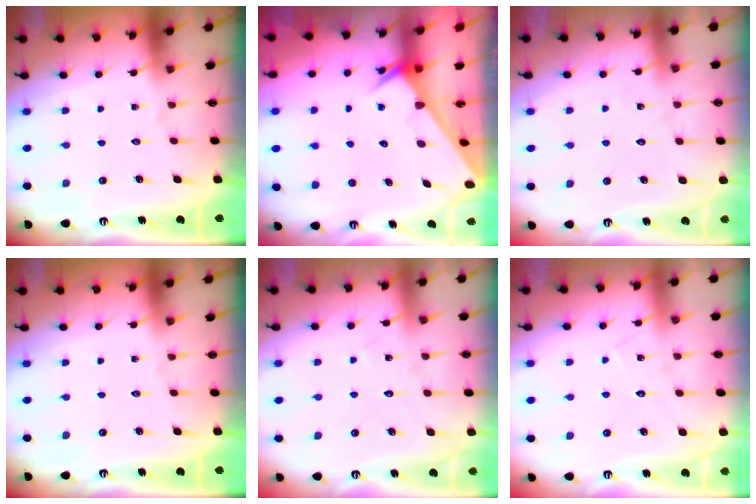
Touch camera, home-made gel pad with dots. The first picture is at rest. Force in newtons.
{"total": 2.5, "press": 2.5, "slide": 0.1}
{"total": 4.0, "press": 4.0, "slide": 0.3}
{"total": 0.0}
{"total": 6.1, "press": 6.1, "slide": 0.1}
{"total": 6.4, "press": 6.4, "slide": 0.1}